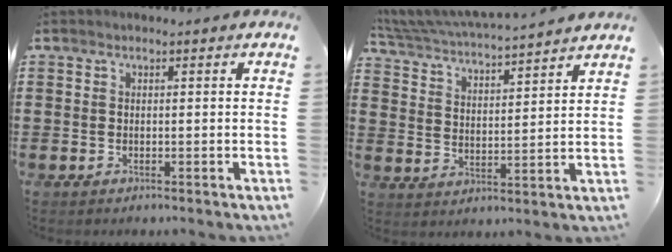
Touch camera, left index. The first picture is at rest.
{"total": 4.5, "force": [4.5, -0.1, 0.8], "torque": [-0.042, -0.034, 0.071]}